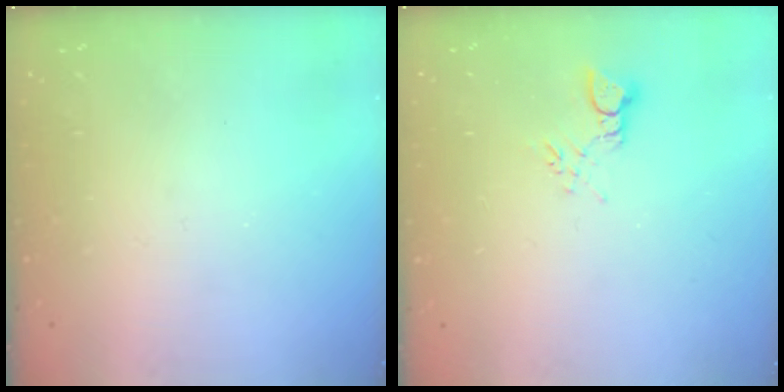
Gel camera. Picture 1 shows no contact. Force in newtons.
{"total": 2.8, "press": 2.8, "slide": 0.5}